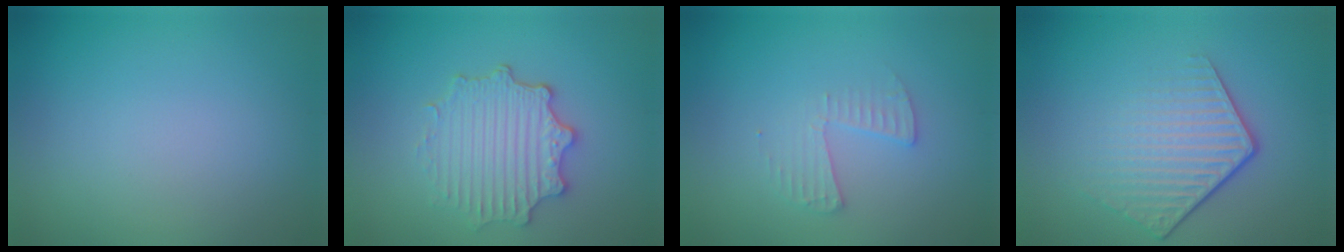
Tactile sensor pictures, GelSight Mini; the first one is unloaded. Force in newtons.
{"total": 4.2, "press": 3.5, "slide": 2.3}
{"total": 1.6, "press": 1.6, "slide": 0.1}
{"total": 4.2, "press": 2.9, "slide": 3.1}